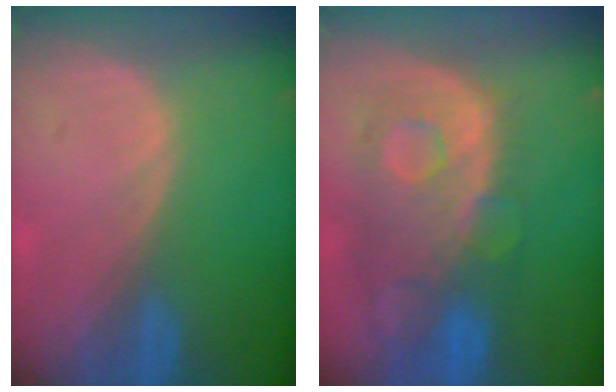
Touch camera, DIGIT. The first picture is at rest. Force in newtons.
{"total": 11.4, "press": 9.8, "slide": 5.8}